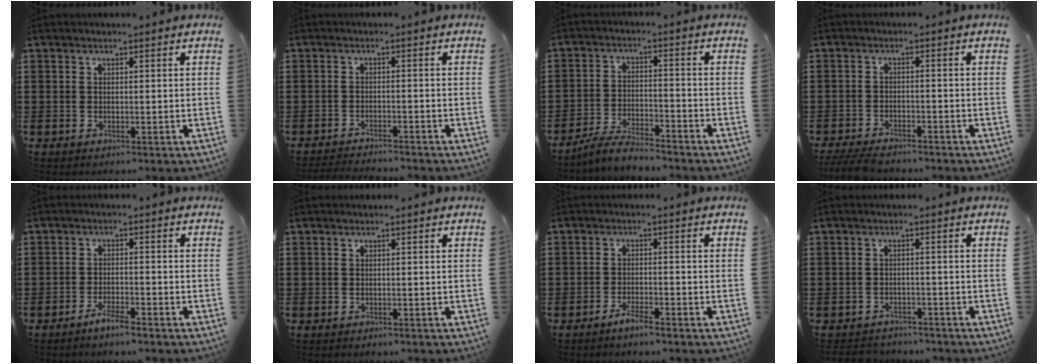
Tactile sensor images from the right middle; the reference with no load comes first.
{"total": 2.4, "force": [-2.4, 0.1, 0.1], "torque": [-0.008, -0.002, -0.050]}
{"total": 5.0, "force": [-4.7, 0.4, 1.6], "torque": [-0.035, 0.003, -0.093]}
{"total": 3.9, "force": [-3.6, 0.6, 1.2], "torque": [-0.034, -0.004, -0.077]}
{"total": 2.7, "force": [-2.5, 0.2, 1.0], "torque": [-0.021, 0.002, -0.046]}
{"total": 0.6, "force": [-0.5, 0.3, 0.0], "torque": [0.000, 0.002, -0.012]}
{"total": 2.3, "force": [-2.1, 0.2, 0.9], "torque": [-0.019, 0.000, -0.038]}
{"total": 2.2, "force": [-2.2, 0.4, -0.2], "torque": [-0.005, 0.000, -0.050]}